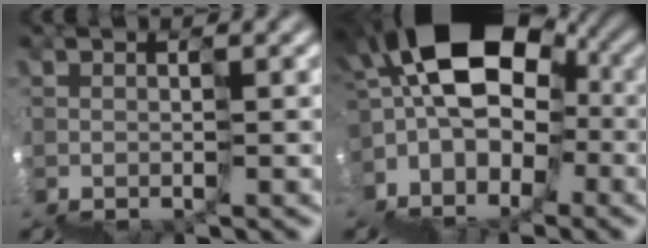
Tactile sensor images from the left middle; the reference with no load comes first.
{"total": 9.3, "force": [1.3, 6.8, 6.1], "torque": [-0.065, 0.027, 0.017]}